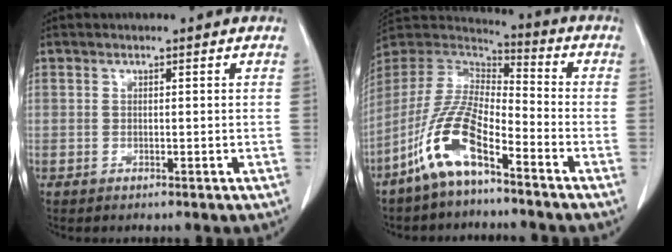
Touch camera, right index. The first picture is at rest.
{"total": 12.3, "force": [-7.3, 3.0, 9.4], "torque": [-0.206, -0.003, -0.146]}